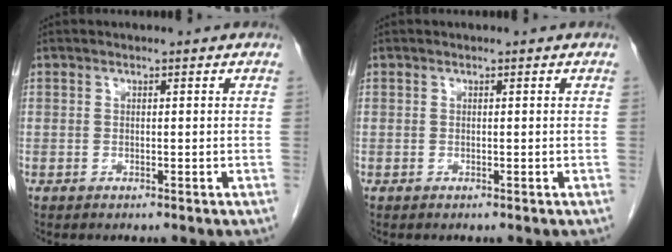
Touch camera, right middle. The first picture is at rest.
{"total": 0.0}